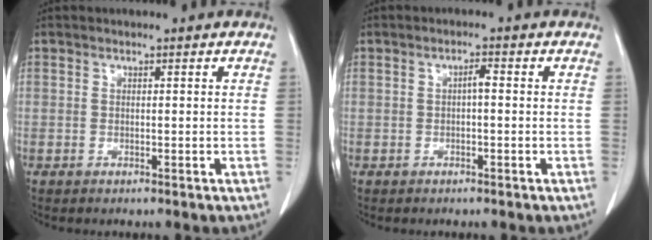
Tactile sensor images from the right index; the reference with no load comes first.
{"total": 1.5, "force": [-0.1, 0.3, 1.5], "torque": [-0.024, 0.006, -0.001]}